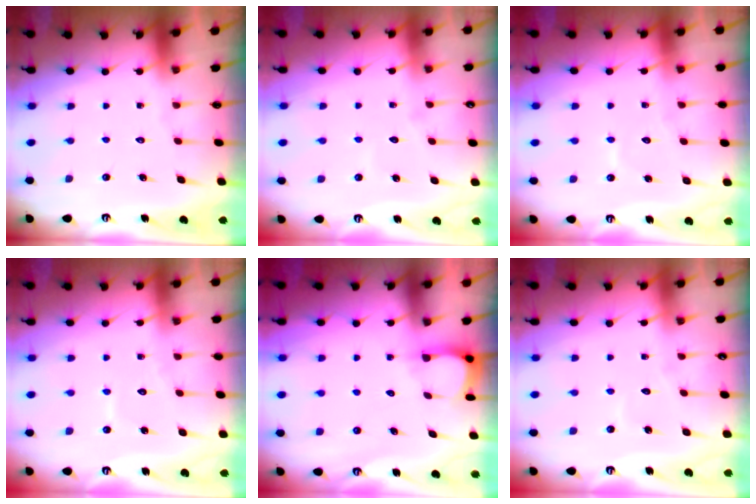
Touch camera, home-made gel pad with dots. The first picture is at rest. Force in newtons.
{"total": 4.4, "press": 4.3, "slide": 0.4}
{"total": 4.5, "press": 4.4, "slide": 0.4}
{"total": 4.6, "press": 4.6, "slide": 0.5}
{"total": 3.2, "press": 3.1, "slide": 0.5}
{"total": 2.6, "press": 2.6, "slide": 0.2}